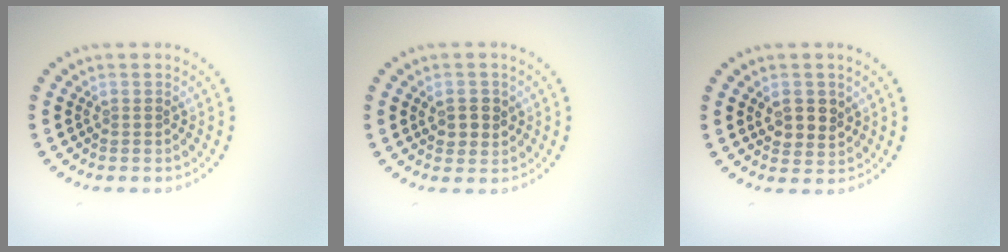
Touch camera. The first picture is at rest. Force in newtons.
{"total": 2.3, "press": 2.2, "slide": 0.5}
{"total": 2.6, "press": 2.4, "slide": 1.0}